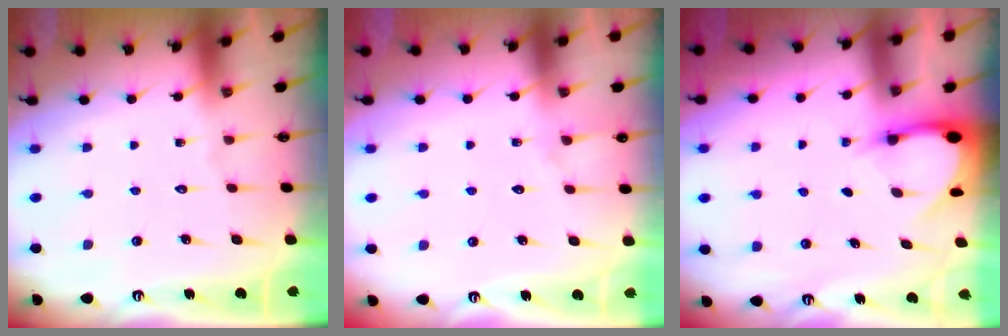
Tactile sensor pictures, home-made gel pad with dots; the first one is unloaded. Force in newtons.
{"total": 5.0, "press": 5.0, "slide": 0.6}
{"total": 3.3, "press": 3.3, "slide": 0.3}